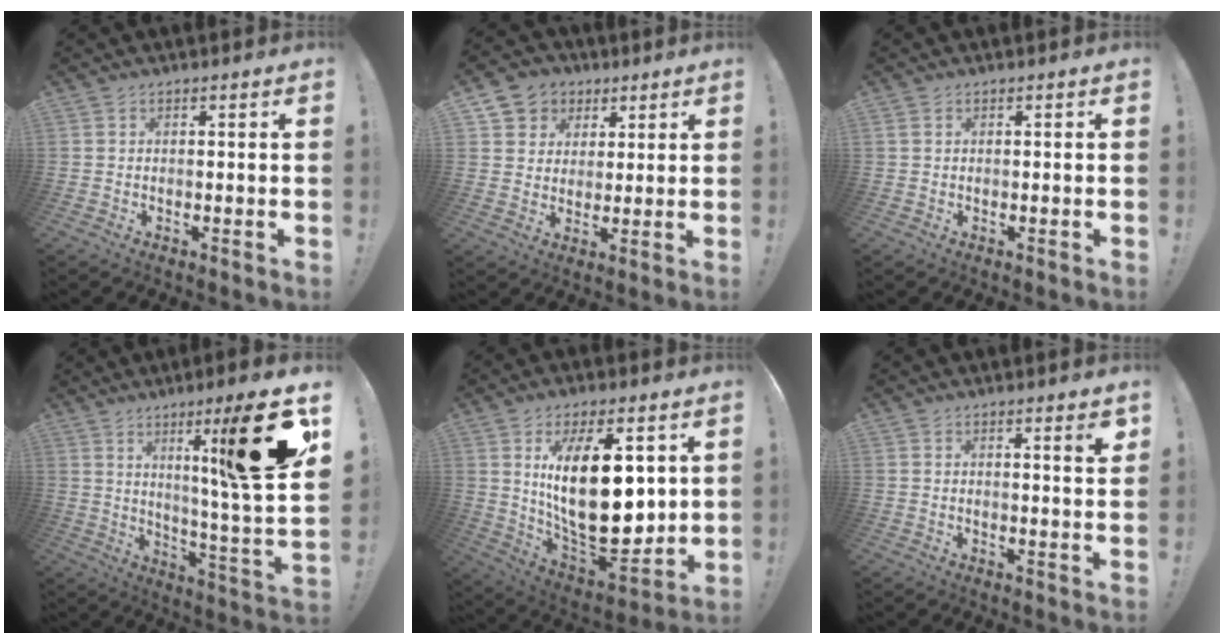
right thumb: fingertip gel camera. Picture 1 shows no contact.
{"total": 7.3, "force": [2.3, 6.8, 1.2], "torque": [-0.017, -0.011, 0.050]}
{"total": 0.6, "force": [0.2, 0.5, 0.3], "torque": [-0.014, 0.005, 0.006]}
{"total": 20.0, "force": [8.2, -0.3, 18.3], "torque": [-0.258, -0.064, 0.104]}
{"total": 23.7, "force": [4.9, 10.7, 20.5], "torque": [-0.367, -0.044, 0.081]}
{"total": 3.1, "force": [2.1, -0.1, 2.3], "torque": [-0.024, -0.013, 0.029]}